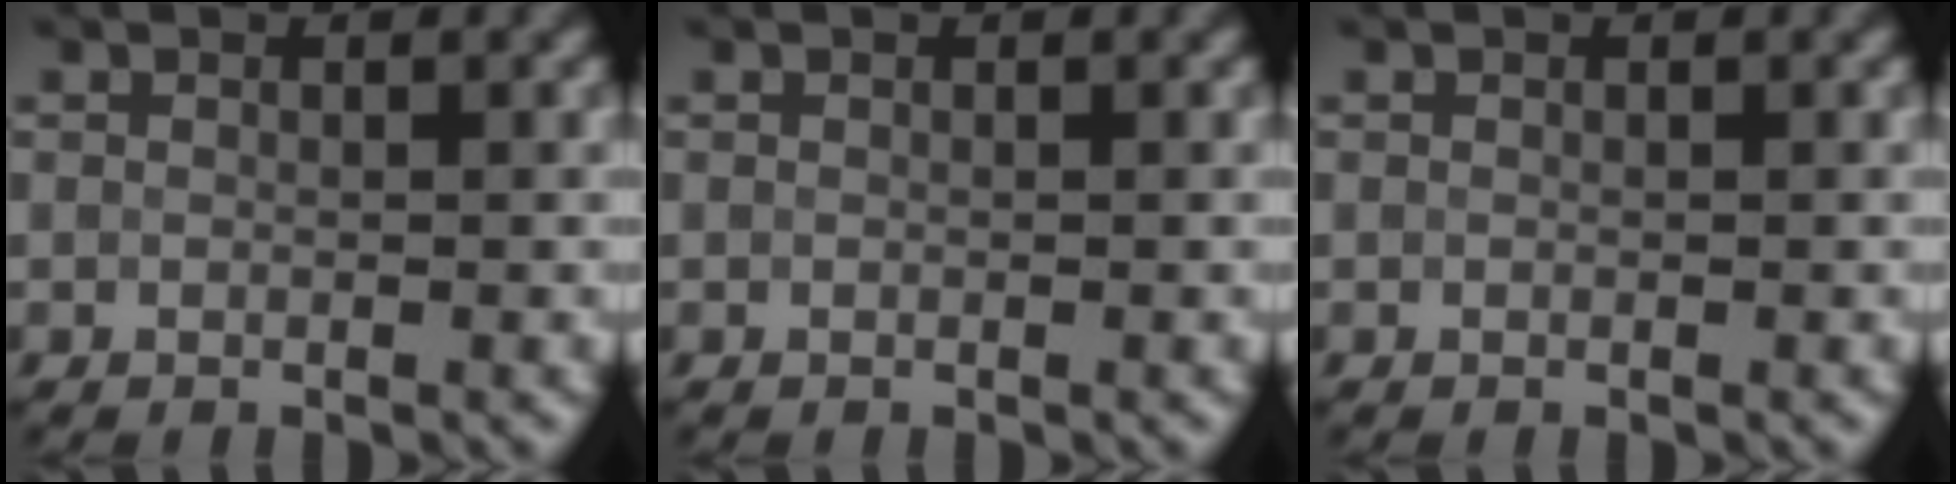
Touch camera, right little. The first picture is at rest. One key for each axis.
{"total": 0.0}
{"total": 0.0}